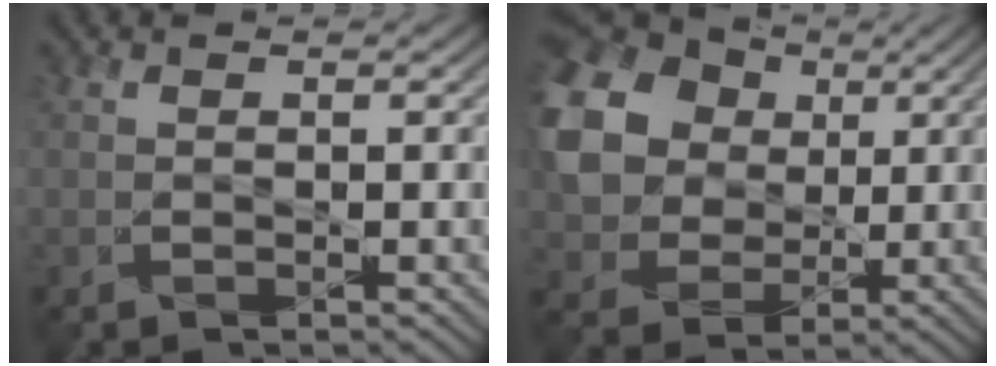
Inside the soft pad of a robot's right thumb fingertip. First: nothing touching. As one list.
[{"total": 15.2, "force": [4.0, 12.3, 7.9], "torque": [-0.229, 0.036, 0.071]}]